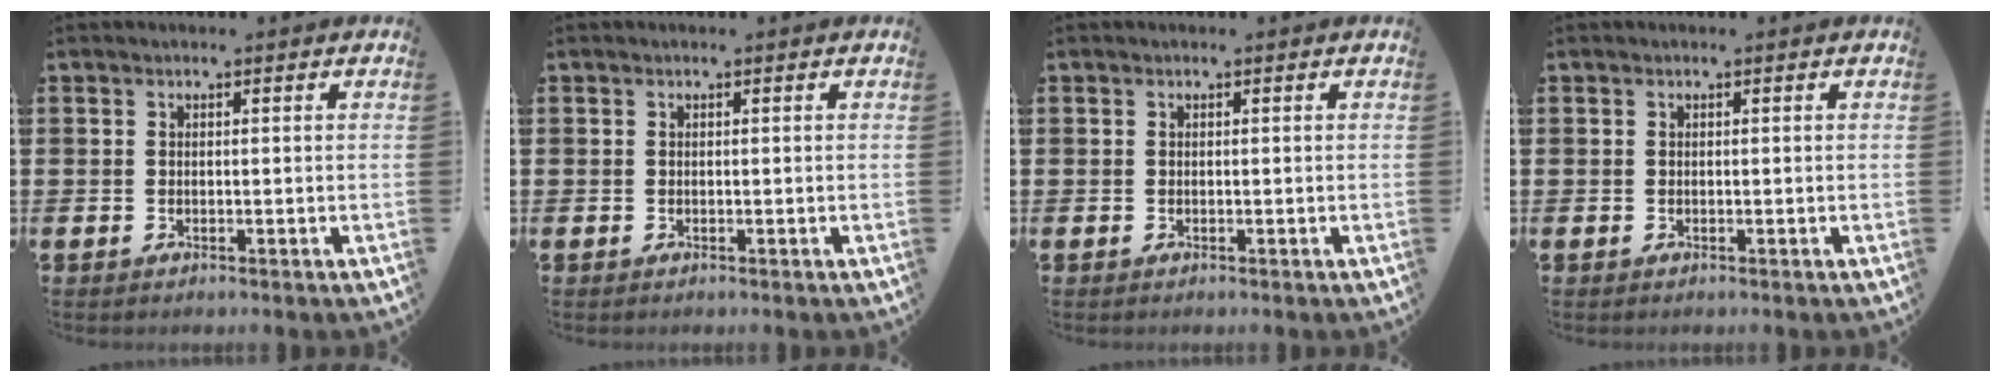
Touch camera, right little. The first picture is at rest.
{"total": 0.0}
{"total": 0.0}
{"total": 0.0}